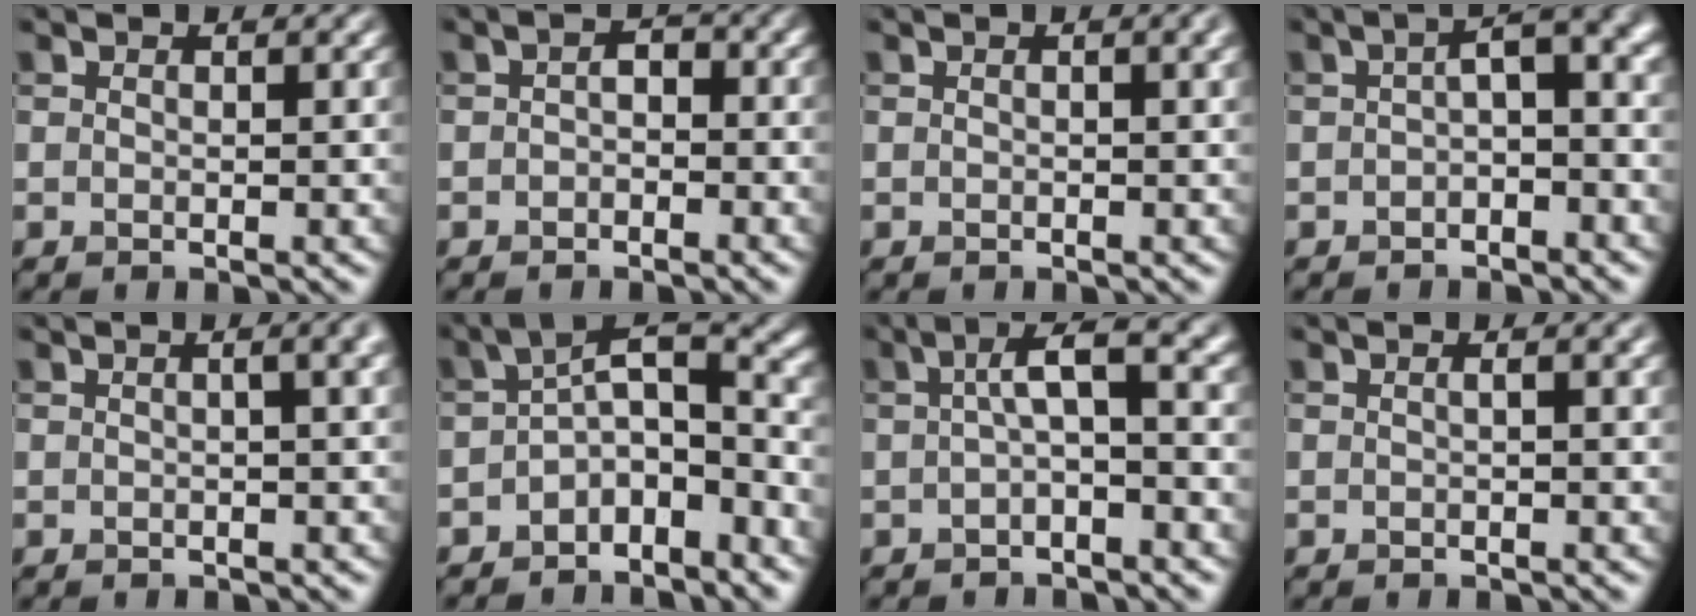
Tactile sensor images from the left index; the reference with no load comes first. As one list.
[{"total": 1.5, "force": [-0.7, 0.9, 0.9], "torque": [-0.018, 0.004, -0.016]}, {"total": 2.2, "force": [0.7, 0.7, 1.9], "torque": [-0.017, 0.007, 0.006]}, {"total": 4.1, "force": [-0.2, 1.4, 3.8], "torque": [-0.052, 0.014, -0.014]}, {"total": 5.1, "force": [1.4, 2.5, 4.3], "torque": [-0.018, 0.036, -0.016]}, {"total": 5.9, "force": [-2.7, 2.4, 4.6], "torque": [-0.061, 0.011, -0.065]}, {"total": 3.6, "force": [0.0, 0.7, 3.5], "torque": [-0.061, 0.016, -0.006]}, {"total": 1.6, "force": [0.2, 0.5, 1.5], "torque": [-0.018, 0.005, -0.007]}]